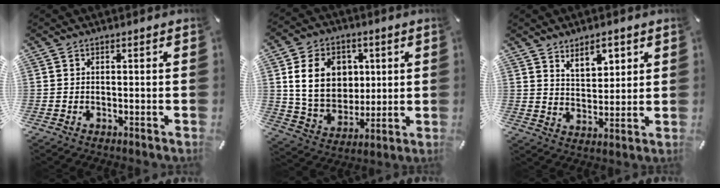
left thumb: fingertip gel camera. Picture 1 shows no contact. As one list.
[{"total": 14.4, "force": [3.3, 12.0, 7.2], "torque": [-0.133, 0.004, 0.067]}, {"total": 7.1, "force": [5.0, 4.1, 2.8], "torque": [-0.032, -0.023, 0.086]}]